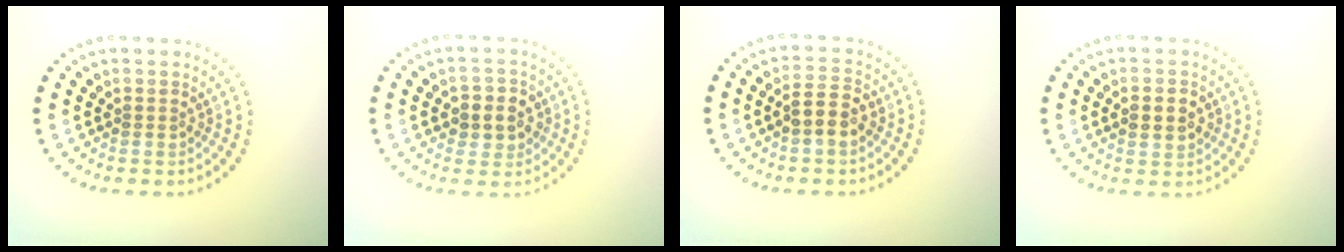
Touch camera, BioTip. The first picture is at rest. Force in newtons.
{"total": 2.8, "press": 2.7, "slide": 0.8}
{"total": 2.6, "press": 2.5, "slide": 0.7}
{"total": 2.2, "press": 2.2, "slide": 0.1}